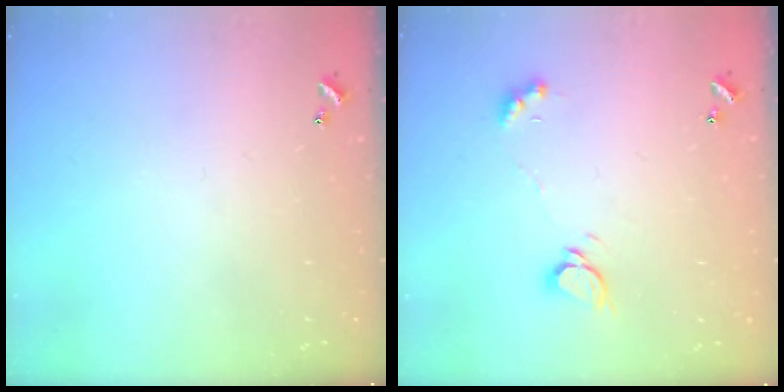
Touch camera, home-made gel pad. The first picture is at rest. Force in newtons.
{"total": 2.9, "press": 2.9, "slide": 0.3}